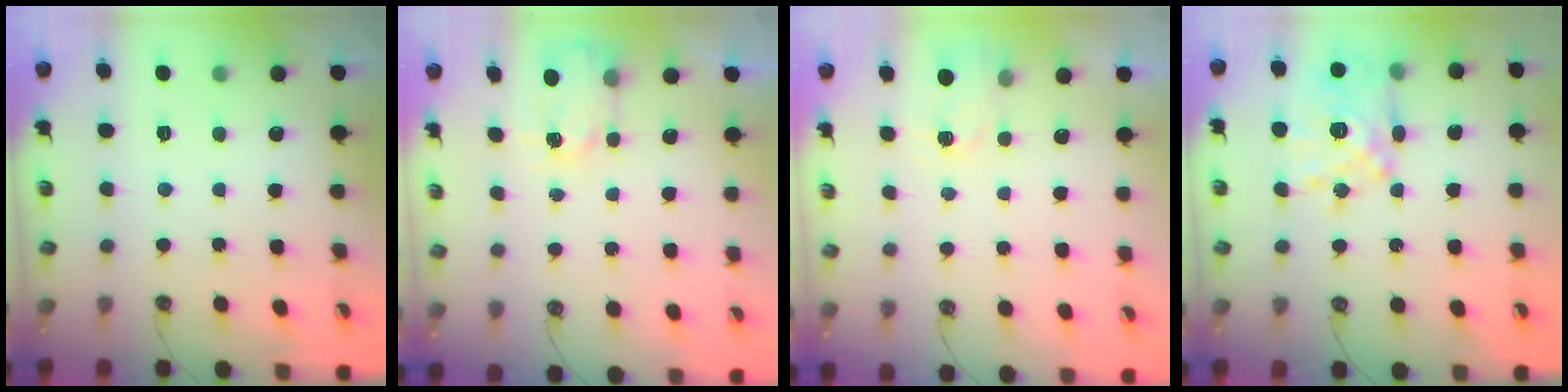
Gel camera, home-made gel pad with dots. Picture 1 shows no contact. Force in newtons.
{"total": 3.2, "press": 3.1, "slide": 0.5}
{"total": 1.9, "press": 1.9, "slide": 0.3}
{"total": 13.4, "press": 13.4, "slide": 1.3}